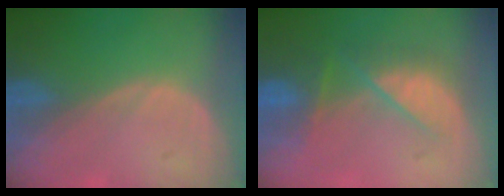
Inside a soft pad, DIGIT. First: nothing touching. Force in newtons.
{"total": 7.4, "press": 7.1, "slide": 2.1}